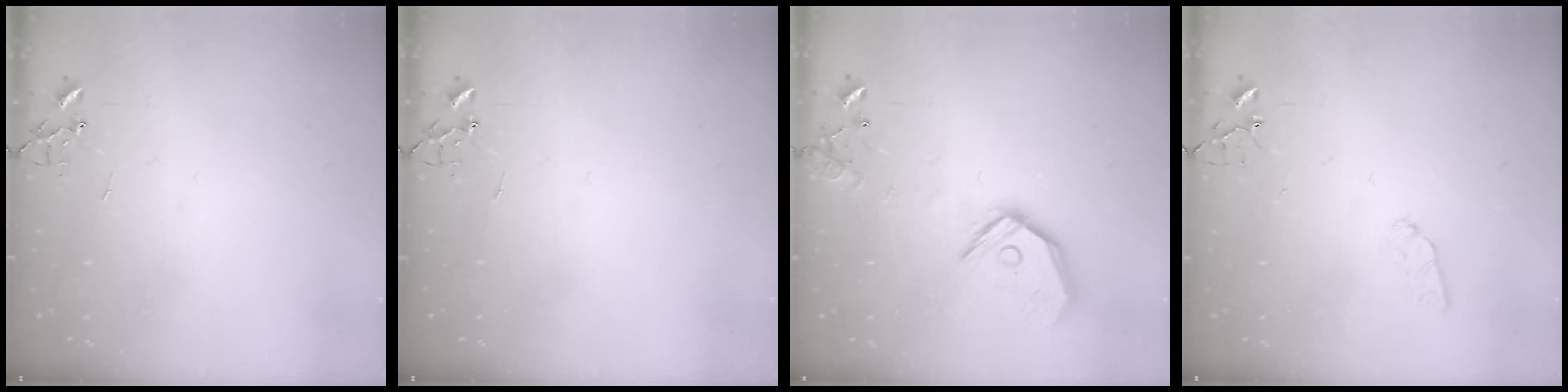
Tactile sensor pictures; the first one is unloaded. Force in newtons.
{"total": 0.0}
{"total": 15.9, "press": 15.7, "slide": 2.6}
{"total": 5.3, "press": 5.2, "slide": 0.7}